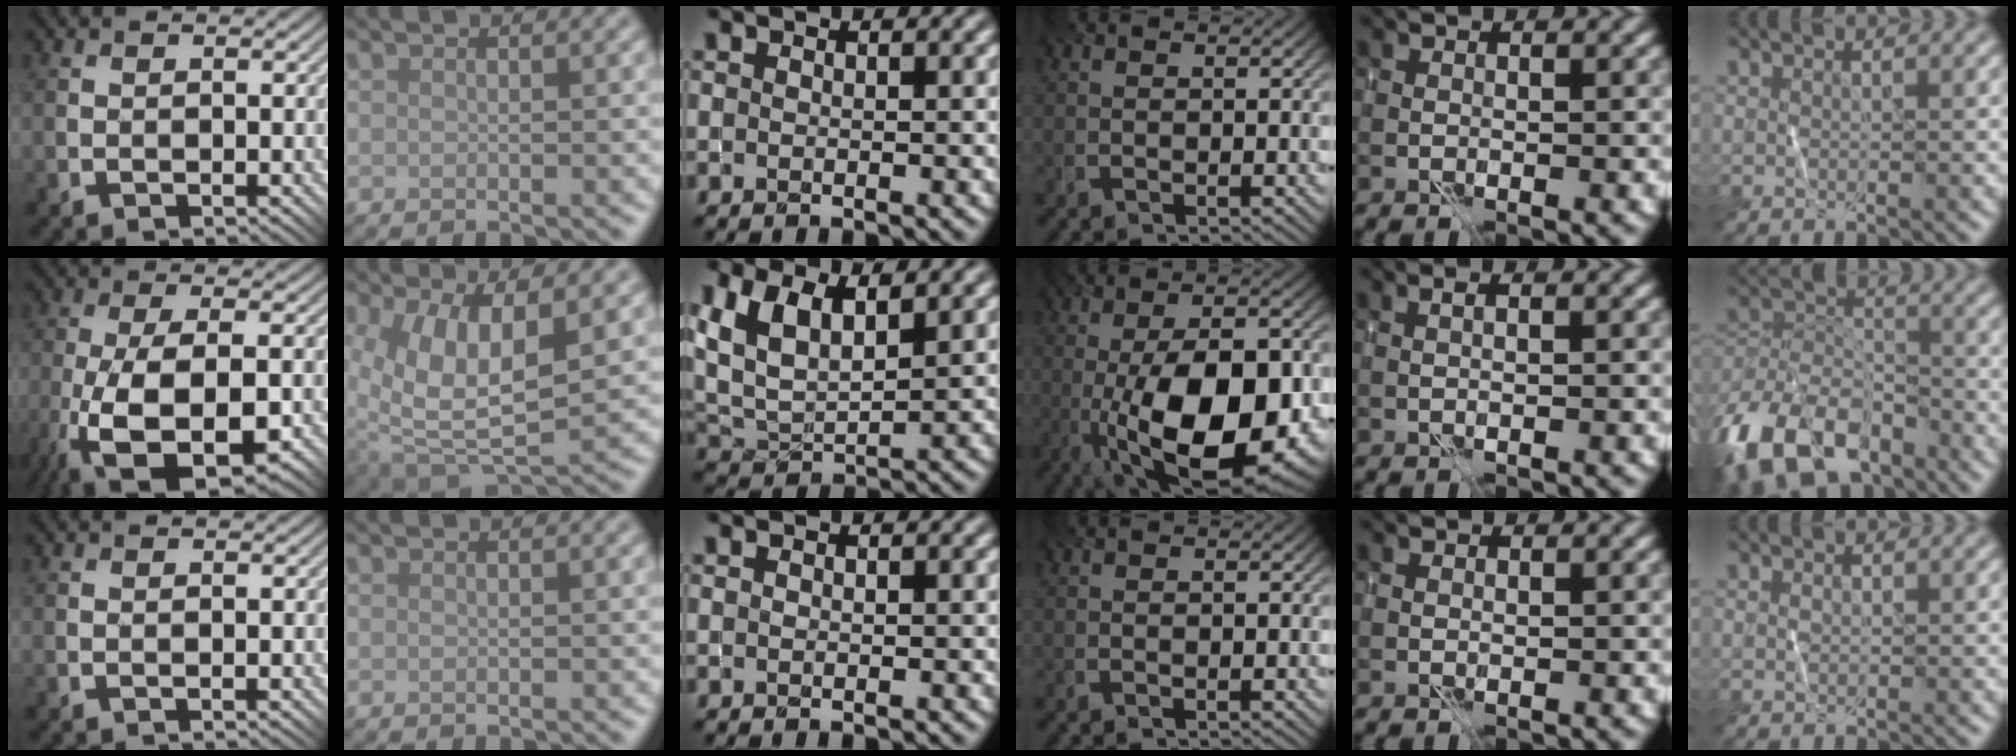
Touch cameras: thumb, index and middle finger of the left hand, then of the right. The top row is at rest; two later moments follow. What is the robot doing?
{"motion": "fold", "object": "shorts"}